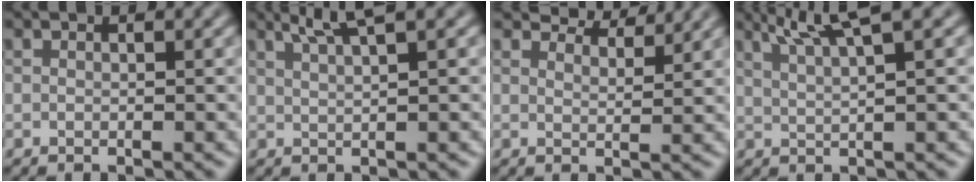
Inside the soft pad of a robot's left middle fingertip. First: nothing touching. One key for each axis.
{"total": 3.3, "fx": 2.4, "fy": 0.4, "fz": 2.3, "tx": -0.032, "ty": 0.010, "tz": 0.037}
{"total": 4.5, "fx": 4.4, "fy": 0.5, "fz": 1.1, "tx": -0.026, "ty": -0.001, "tz": 0.061}
{"total": 4.5, "fx": 3.0, "fy": 0.6, "fz": 3.2, "tx": -0.050, "ty": 0.013, "tz": 0.049}